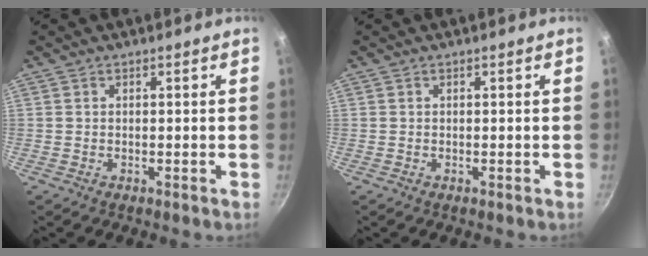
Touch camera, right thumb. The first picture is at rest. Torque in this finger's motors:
{"motor_torque": [-0.05, 0.04, -0.07, 0.07, 0.00]}